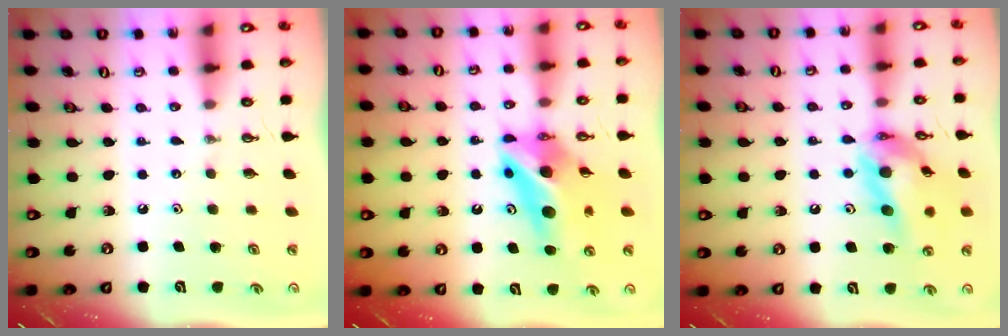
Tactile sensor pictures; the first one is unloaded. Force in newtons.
{"total": 13.4, "press": 13.4, "slide": 1.3}
{"total": 16.2, "press": 16.1, "slide": 1.8}